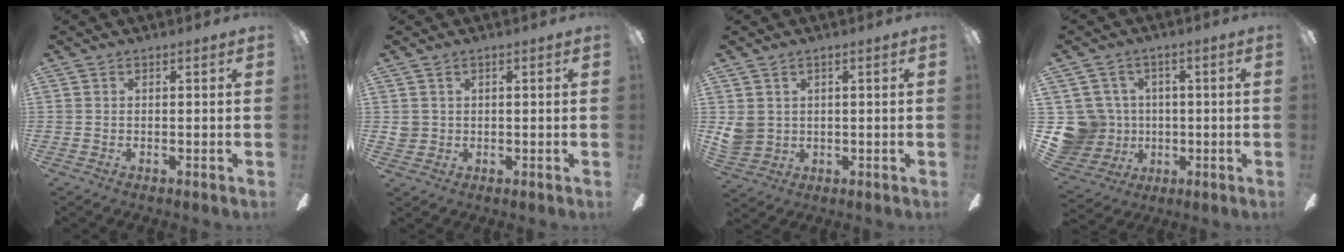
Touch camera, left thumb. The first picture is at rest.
{"total": 2.5, "force": [0.7, 2.4, 0.6], "torque": [-0.014, 0.006, 0.013]}
{"total": 4.9, "force": [1.6, 4.4, 1.4], "torque": [-0.036, 0.003, 0.034]}
{"total": 11.3, "force": [-0.3, 10.9, 2.8], "torque": [-0.112, 0.011, 0.004]}